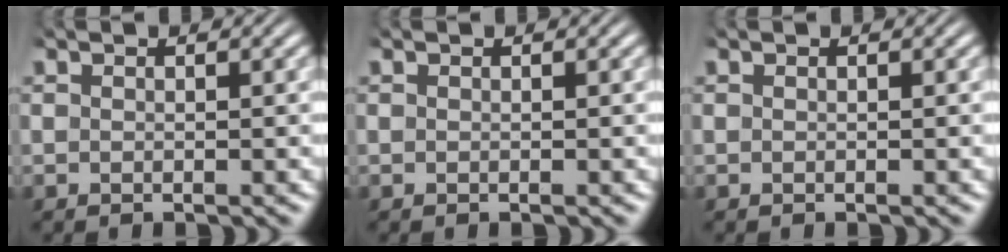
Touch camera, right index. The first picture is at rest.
{"total": 0.0}
{"total": 0.0}